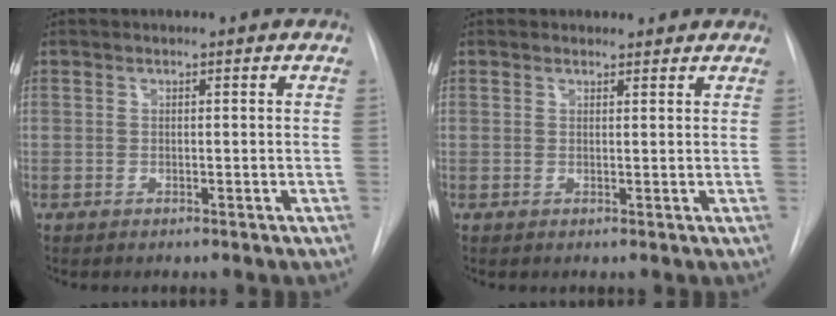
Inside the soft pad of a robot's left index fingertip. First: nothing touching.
{"total": 1.5, "force": [1.3, 0.7, -0.2], "torque": [0.001, 0.000, 0.011]}